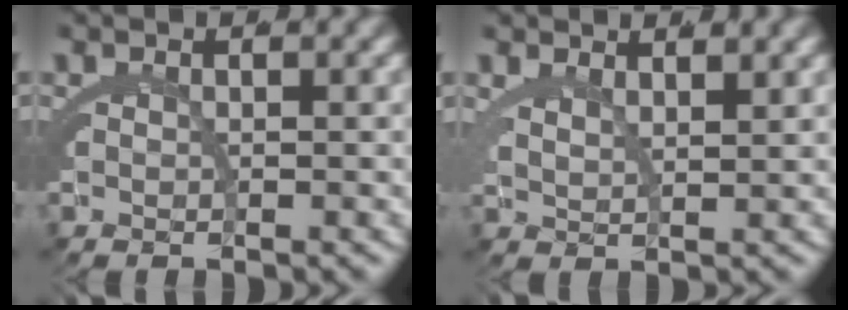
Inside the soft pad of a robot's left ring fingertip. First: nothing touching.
{"total": 2.4, "force": [2.2, -0.1, 0.9], "torque": [-0.022, -0.008, 0.048]}